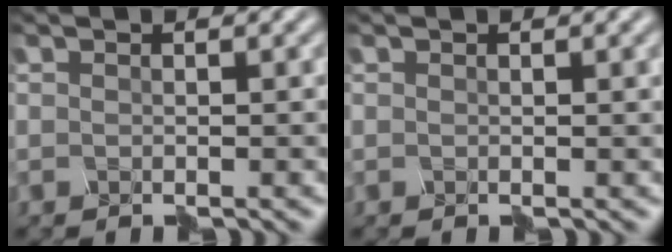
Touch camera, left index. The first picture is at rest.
{"total": 1.1, "force": [0.4, 0.3, 1.0], "torque": [-0.012, 0.006, 0.006]}